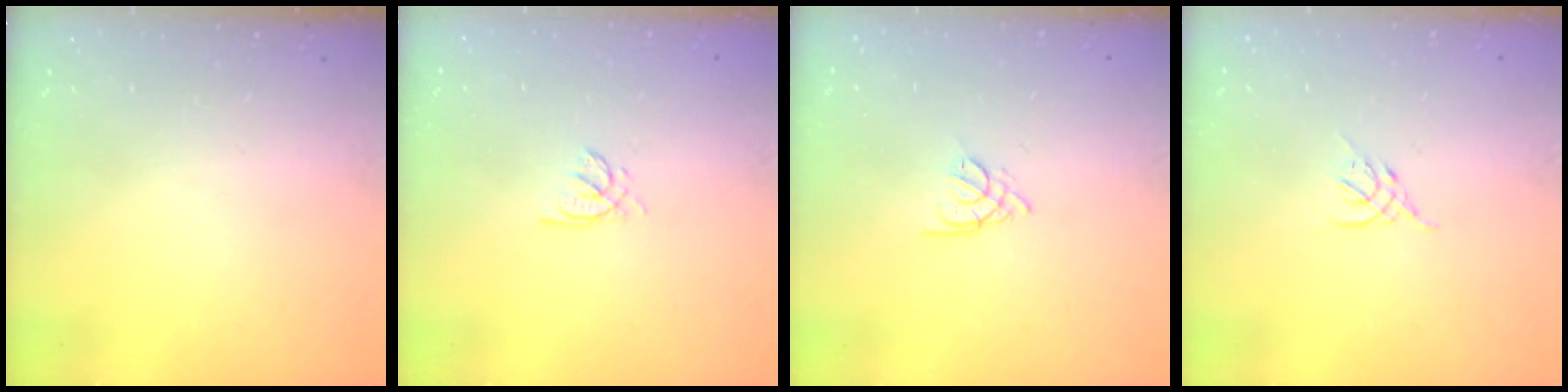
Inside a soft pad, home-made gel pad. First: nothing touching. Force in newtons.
{"total": 1.4, "press": 1.4, "slide": 0.2}
{"total": 2.7, "press": 2.6, "slide": 0.5}
{"total": 2.6, "press": 2.5, "slide": 0.8}